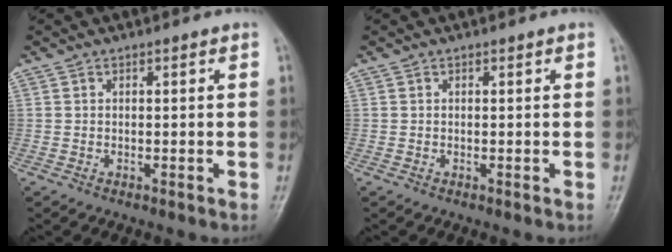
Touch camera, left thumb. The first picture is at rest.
{"total": 0.0}